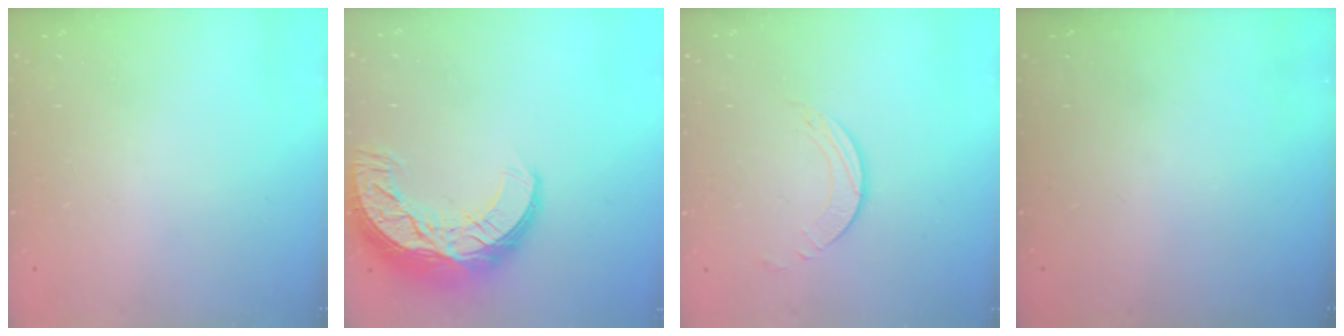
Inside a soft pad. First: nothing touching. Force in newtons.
{"total": 16.4, "press": 16.4, "slide": 0.9}
{"total": 2.0, "press": 1.9, "slide": 0.3}
{"total": 0.0}